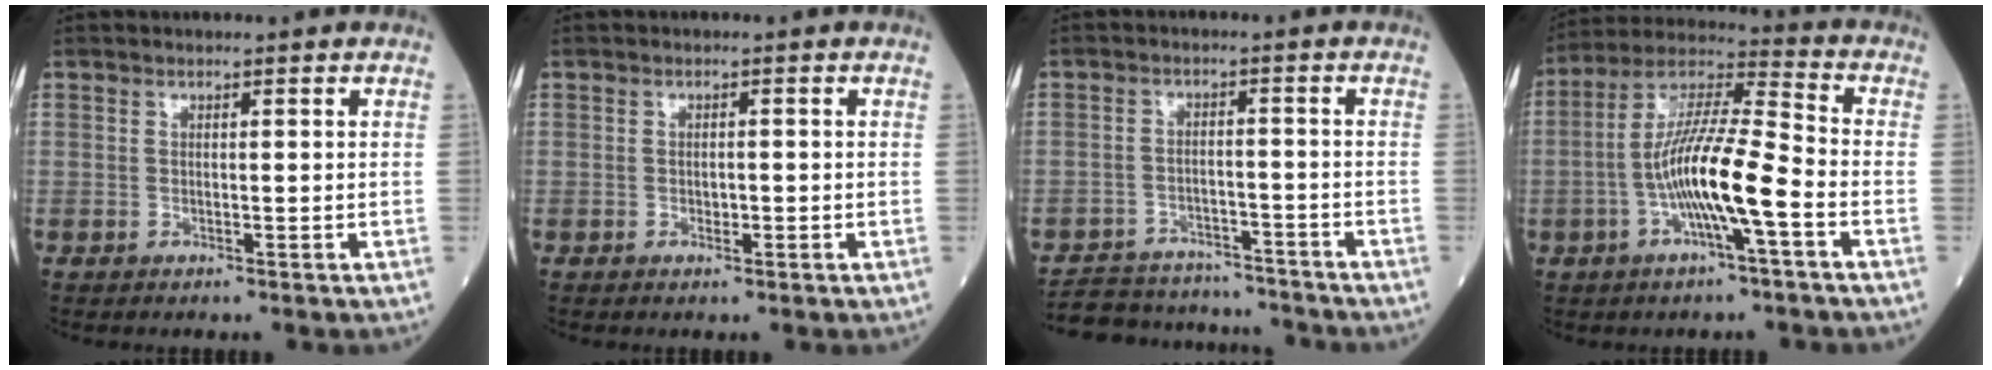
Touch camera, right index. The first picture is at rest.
{"total": 1.0, "force": [-0.4, 0.6, 0.7], "torque": [-0.013, 0.001, -0.005]}
{"total": 13.2, "force": [-12.4, 3.8, 2.7], "torque": [-0.048, 0.016, -0.175]}
{"total": 13.0, "force": [-3.7, 1.1, 12.4], "torque": [-0.240, 0.011, -0.073]}